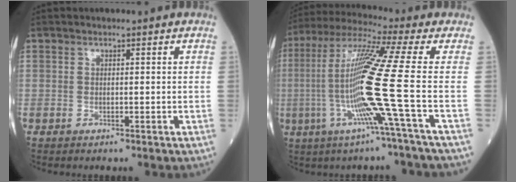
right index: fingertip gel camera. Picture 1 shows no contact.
{"total": 15.1, "force": [-3.2, -3.0, 14.4], "torque": [-0.291, -0.011, -0.073]}